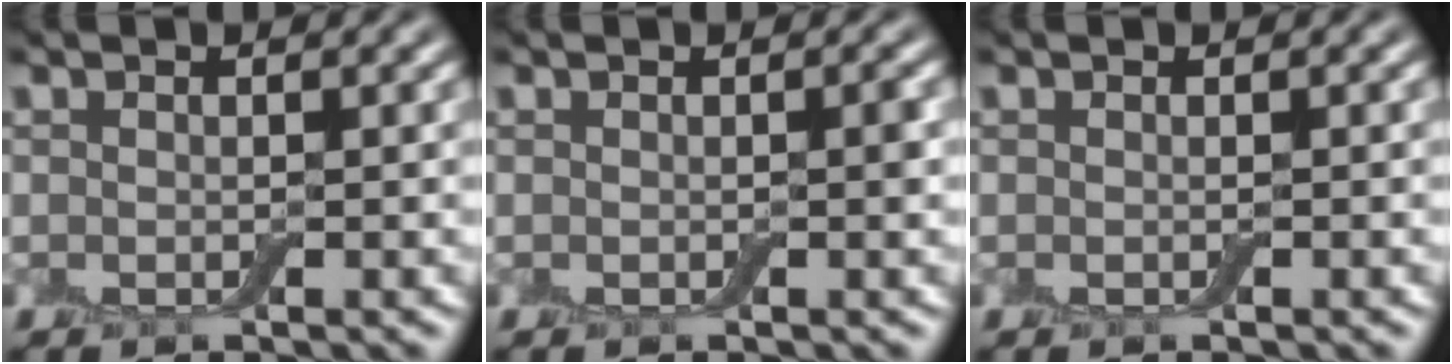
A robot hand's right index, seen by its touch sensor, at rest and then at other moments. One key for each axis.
{"total": 0.6, "fx": -0.2, "fy": 0.0, "fz": 0.5, "tx": -0.006, "ty": 0.000, "tz": -0.003}
{"total": 0.0}